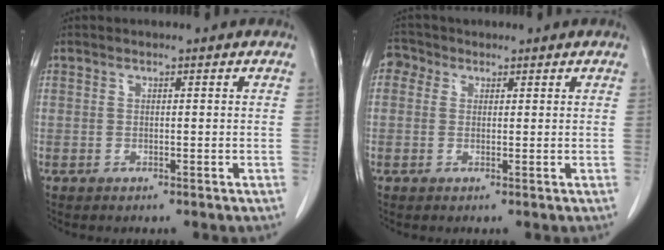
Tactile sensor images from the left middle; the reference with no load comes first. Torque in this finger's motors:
{"motor_torque": [0.04, -0.04, -0.02, 0.00]}